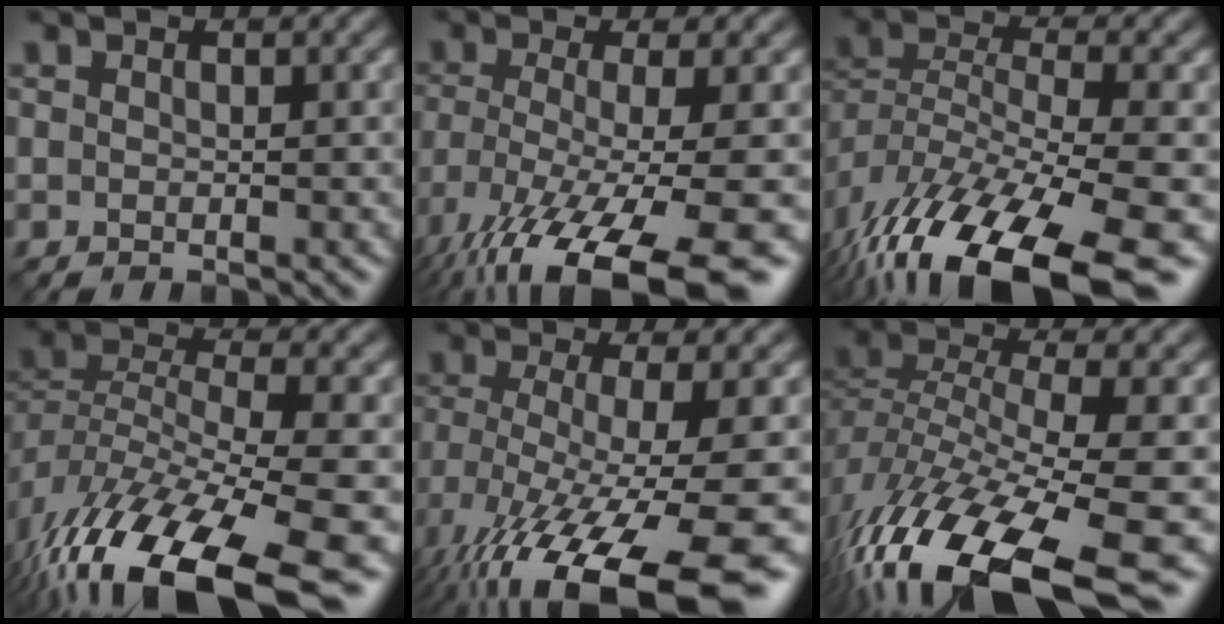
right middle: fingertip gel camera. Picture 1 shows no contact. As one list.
[{"total": 13.9, "force": [-8.5, 3.3, 10.4], "torque": [-0.204, -0.028, -0.139]}, {"total": 14.5, "force": [-9.0, 5.0, 10.2], "torque": [-0.210, -0.019, -0.144]}, {"total": 13.2, "force": [-7.8, 4.7, 9.5], "torque": [-0.189, -0.018, -0.126]}, {"total": 14.8, "force": [-7.6, 4.0, 12.0], "torque": [-0.224, -0.031, -0.115]}, {"total": 14.3, "force": [-8.5, 4.4, 10.7], "torque": [-0.221, -0.014, -0.145]}]